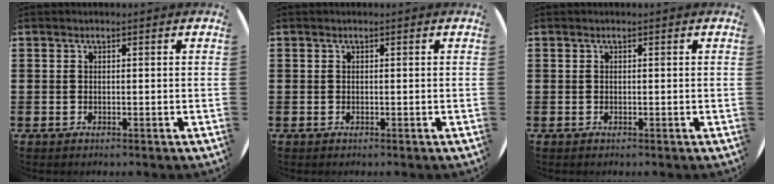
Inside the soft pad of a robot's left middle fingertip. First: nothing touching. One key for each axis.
{"total": 0.0}
{"total": 0.0}